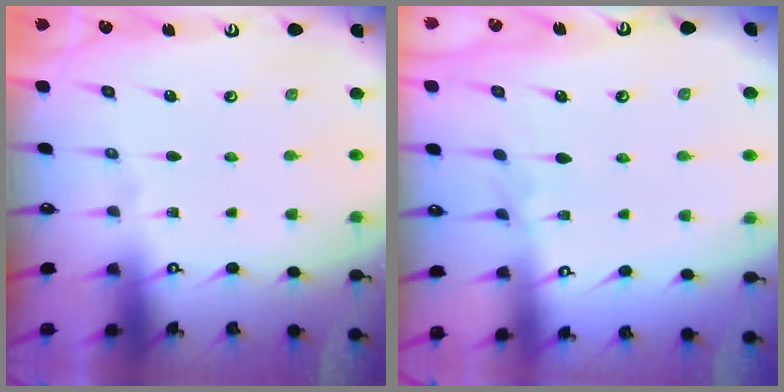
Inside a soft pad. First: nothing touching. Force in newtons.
{"total": 2.5, "press": 2.5, "slide": 0.4}